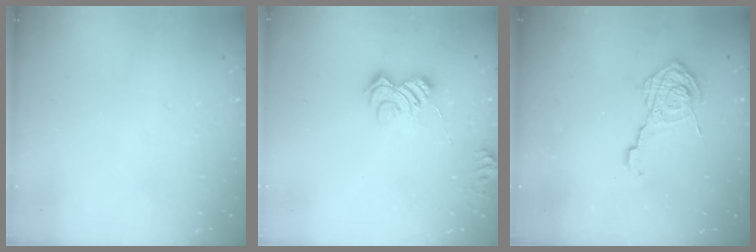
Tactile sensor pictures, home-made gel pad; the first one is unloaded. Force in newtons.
{"total": 7.8, "press": 7.7, "slide": 0.9}
{"total": 12.0, "press": 12.0, "slide": 0.4}